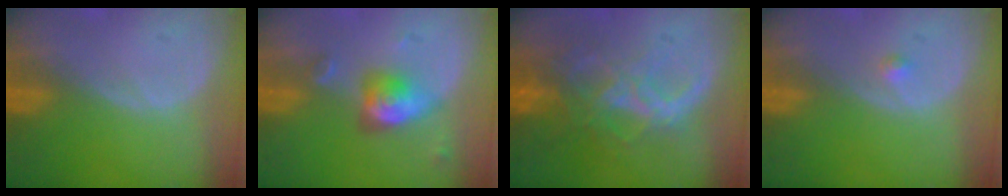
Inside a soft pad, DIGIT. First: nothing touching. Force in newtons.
{"total": 5.0, "press": 4.7, "slide": 1.6}
{"total": 8.9, "press": 7.6, "slide": 4.7}
{"total": 0.8, "press": 0.8, "slide": 0.2}